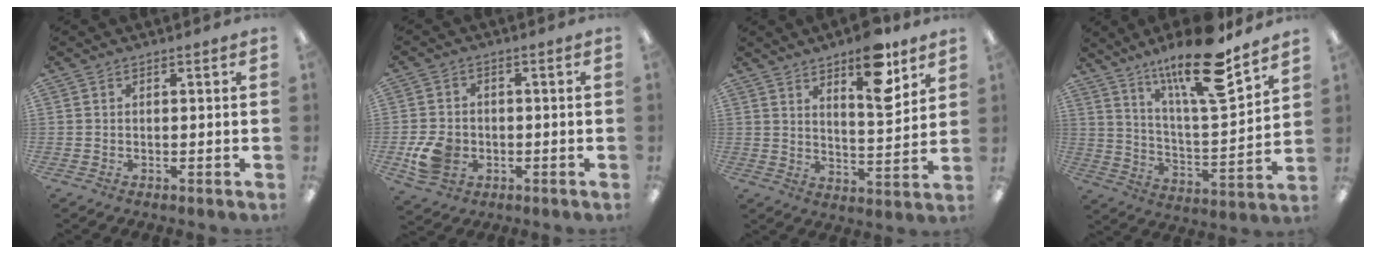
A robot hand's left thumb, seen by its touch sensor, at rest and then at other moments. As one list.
[{"total": 7.6, "force": [-2.1, 6.0, 4.0], "torque": [-0.074, 0.006, -0.036]}, {"total": 14.0, "force": [9.1, 5.2, 9.2], "torque": [-0.118, -0.050, 0.149]}, {"total": 19.4, "force": [13.9, 4.6, 12.8], "torque": [-0.215, -0.083, 0.224]}]